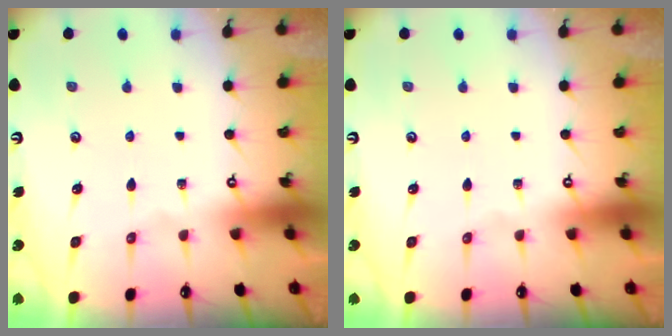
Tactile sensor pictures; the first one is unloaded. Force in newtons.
{"total": 0.0}